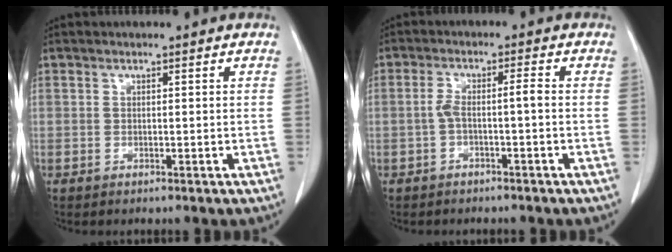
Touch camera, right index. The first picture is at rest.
{"total": 3.1, "force": [-1.0, 0.3, 2.9], "torque": [-0.057, 0.015, -0.017]}